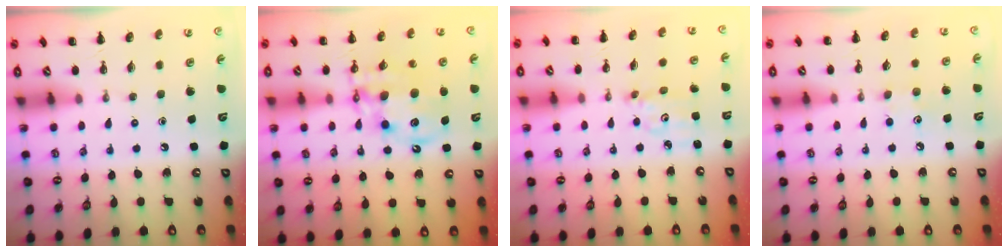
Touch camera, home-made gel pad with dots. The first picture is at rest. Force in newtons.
{"total": 12.6, "press": 12.1, "slide": 3.6}
{"total": 3.2, "press": 3.2, "slide": 0.1}
{"total": 5.8, "press": 5.6, "slide": 1.7}